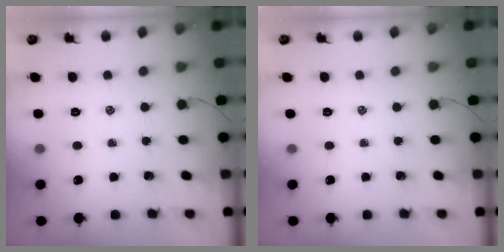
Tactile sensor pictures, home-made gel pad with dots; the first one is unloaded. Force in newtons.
{"total": 0.0}